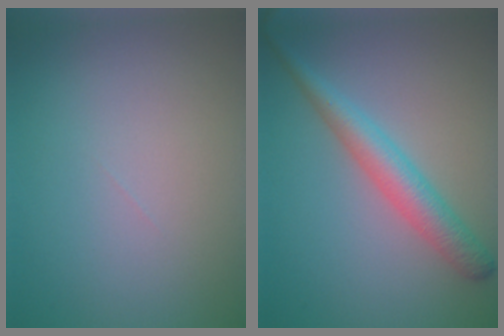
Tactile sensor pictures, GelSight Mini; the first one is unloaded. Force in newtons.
{"total": 3.9, "press": 3.9, "slide": 0.1}